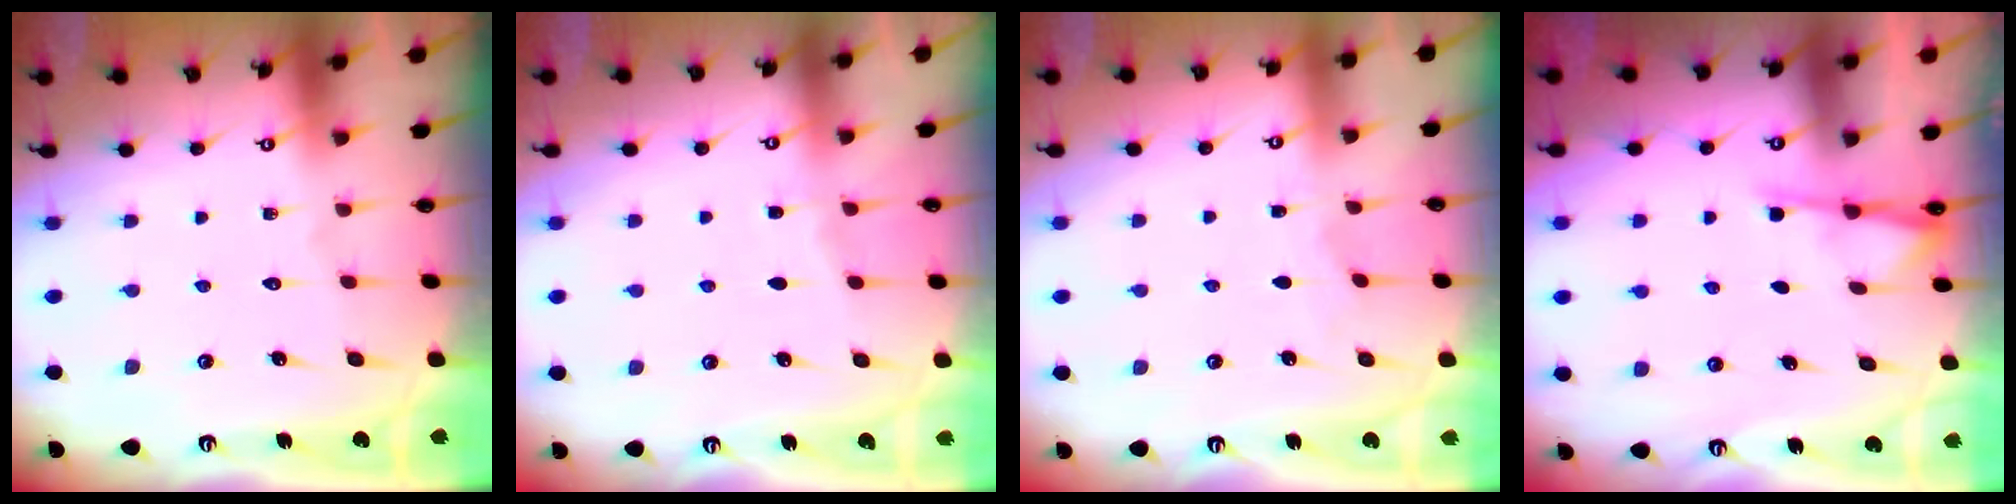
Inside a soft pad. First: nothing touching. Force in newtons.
{"total": 2.9, "press": 2.9, "slide": 0.4}
{"total": 1.8, "press": 1.8, "slide": 0.3}
{"total": 2.2, "press": 2.2, "slide": 0.5}